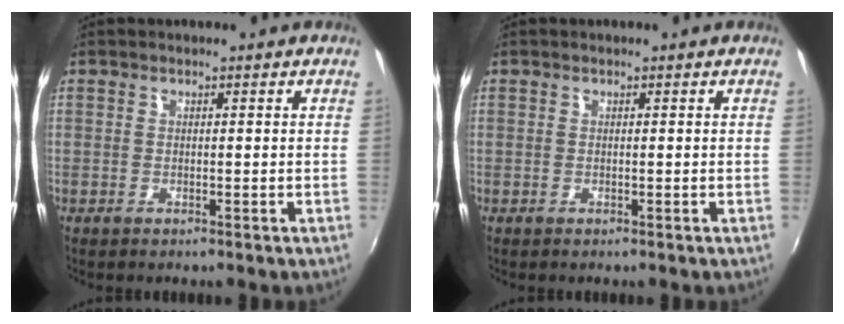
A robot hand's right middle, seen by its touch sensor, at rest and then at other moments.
{"total": 0.0}